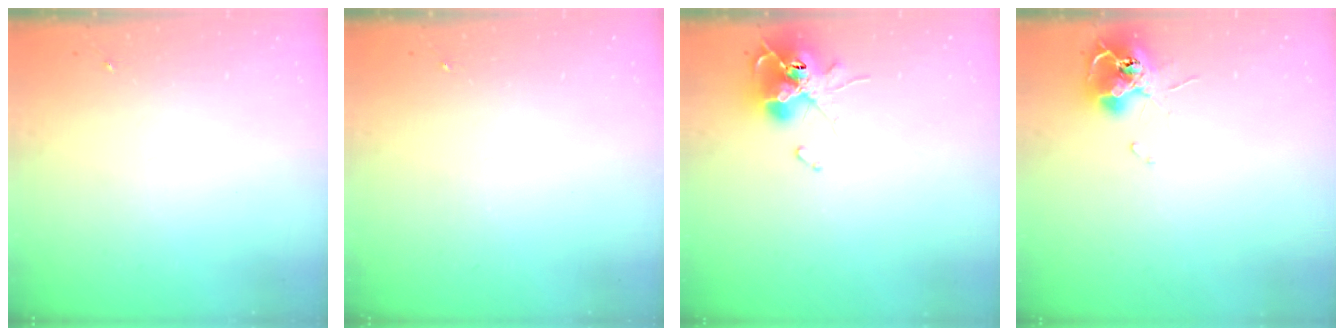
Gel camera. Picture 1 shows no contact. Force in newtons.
{"total": 0.0}
{"total": 13.8, "press": 13.8, "slide": 1.5}
{"total": 12.0, "press": 11.9, "slide": 1.2}